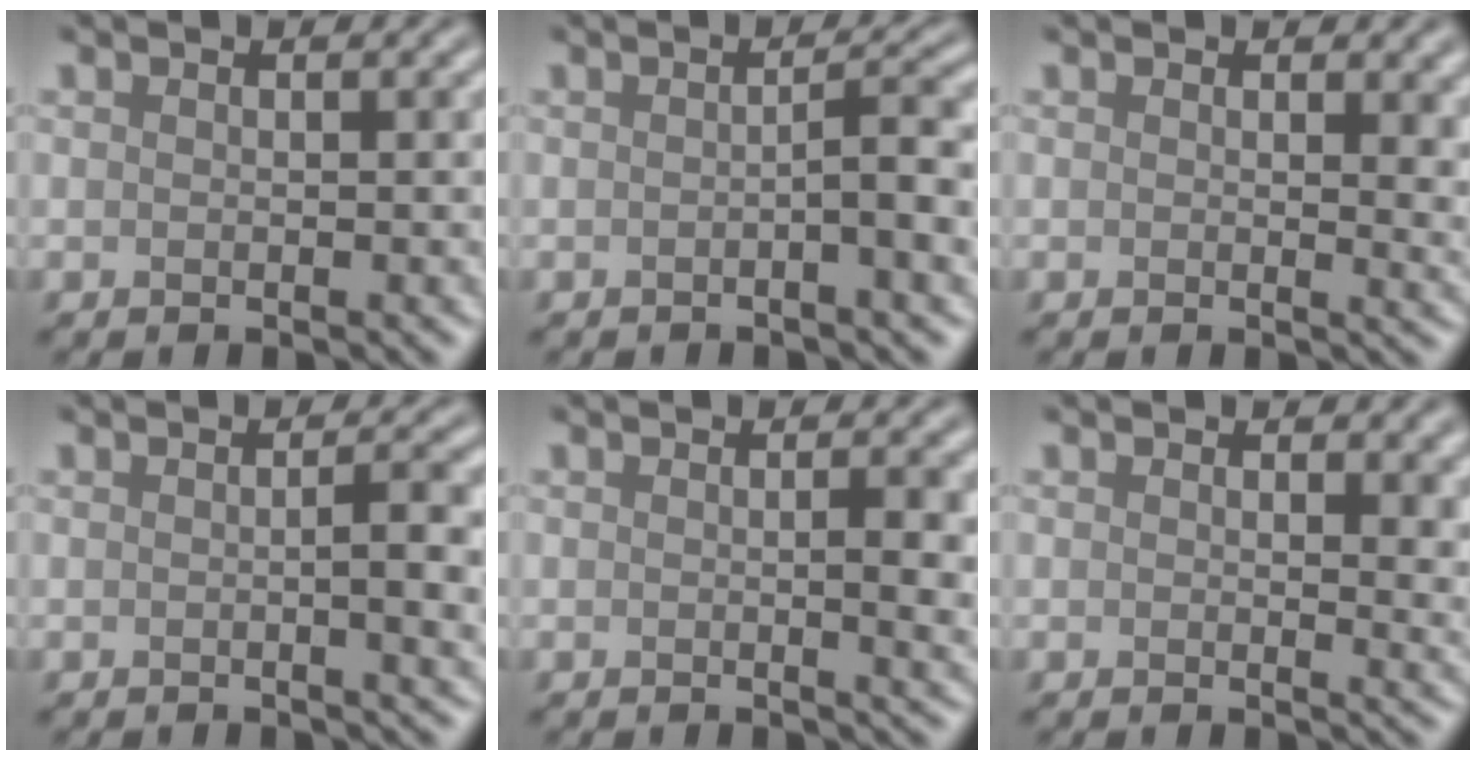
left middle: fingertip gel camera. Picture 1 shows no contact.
{"total": 4.0, "force": [-0.5, 0.8, 3.8], "torque": [-0.051, 0.008, -0.015]}
{"total": 2.7, "force": [0.8, 1.1, 2.3], "torque": [-0.020, -0.004, 0.011]}
{"total": 3.6, "force": [-0.1, 0.8, 3.5], "torque": [-0.046, 0.003, -0.003]}
{"total": 2.7, "force": [0.0, 0.6, 2.6], "torque": [-0.033, -0.004, -0.001]}
{"total": 3.0, "force": [0.9, 1.4, 2.5], "torque": [-0.022, -0.005, 0.013]}